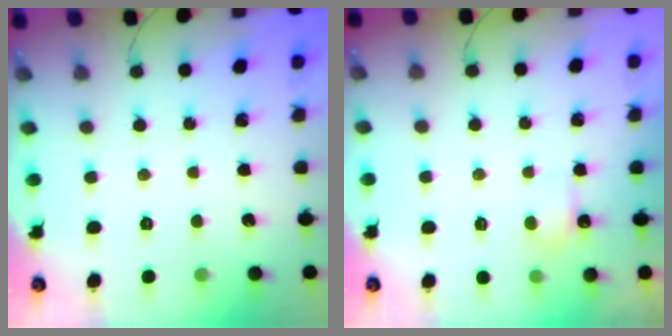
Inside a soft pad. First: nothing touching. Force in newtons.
{"total": 3.6, "press": 3.5, "slide": 1.1}